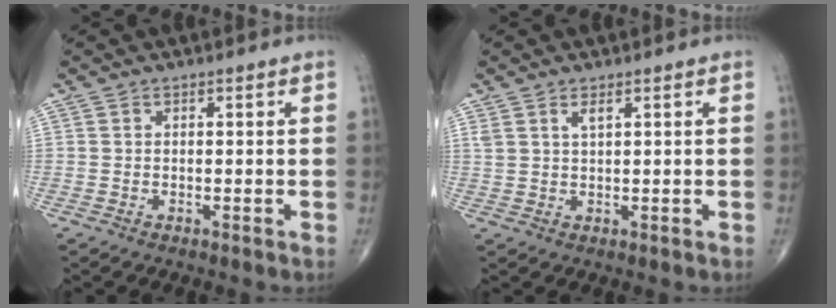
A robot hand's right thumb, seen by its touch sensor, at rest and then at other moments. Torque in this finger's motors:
{"motor_torque": [-0.02, 0.02, 0.46, 0.32, 0.01]}